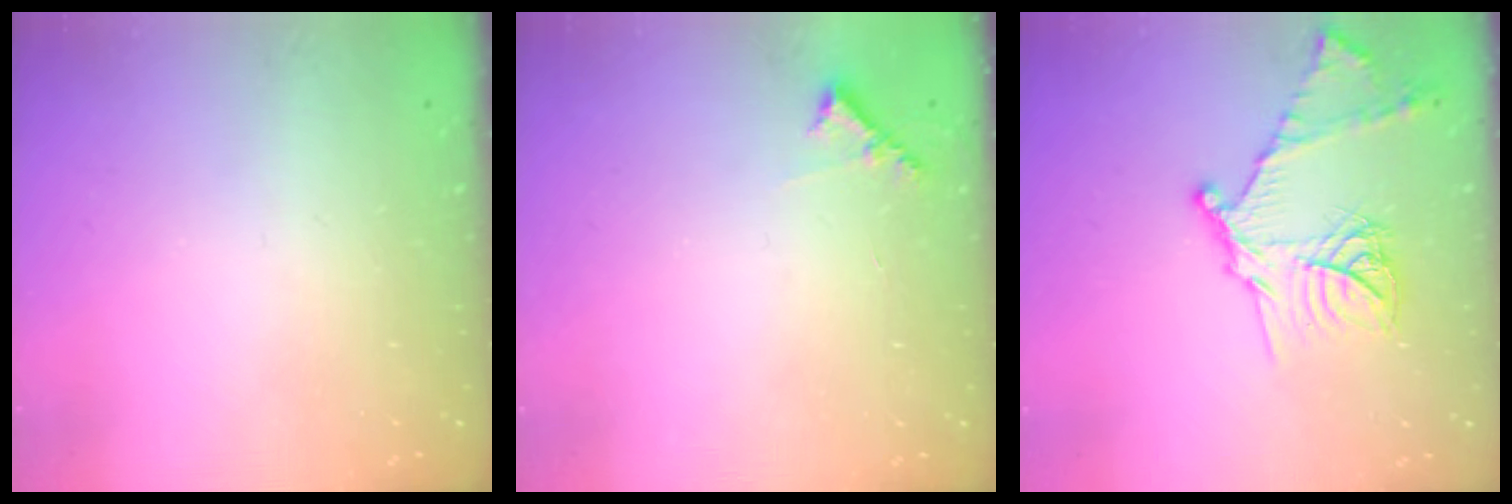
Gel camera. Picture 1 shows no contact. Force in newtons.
{"total": 5.8, "press": 5.8, "slide": 0.5}
{"total": 18.3, "press": 18.2, "slide": 1.7}